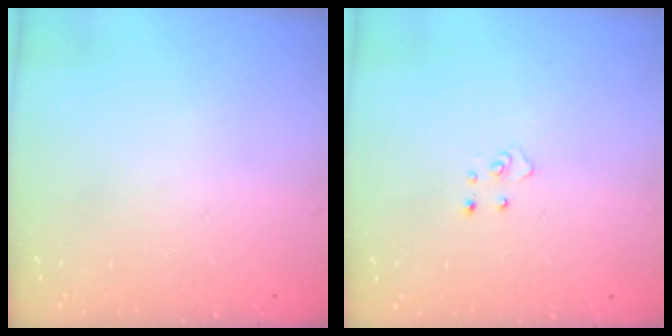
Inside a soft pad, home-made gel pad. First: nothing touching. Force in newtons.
{"total": 3.7, "press": 3.7, "slide": 0.3}